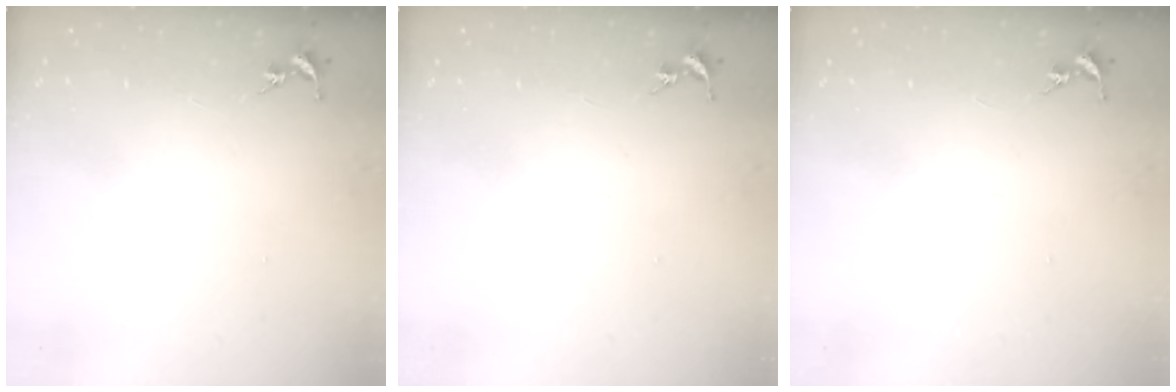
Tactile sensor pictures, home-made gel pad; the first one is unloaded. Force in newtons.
{"total": 0.0}
{"total": 0.0}